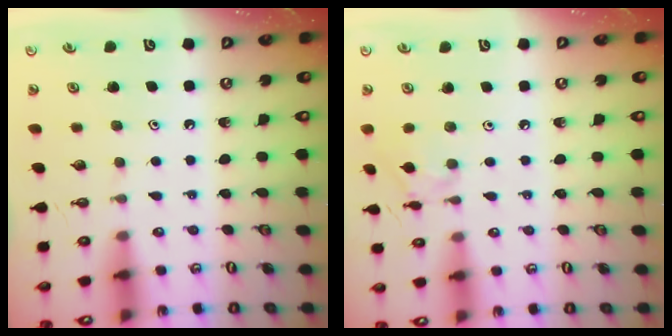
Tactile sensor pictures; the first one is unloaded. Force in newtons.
{"total": 6.2, "press": 6.2, "slide": 0.4}